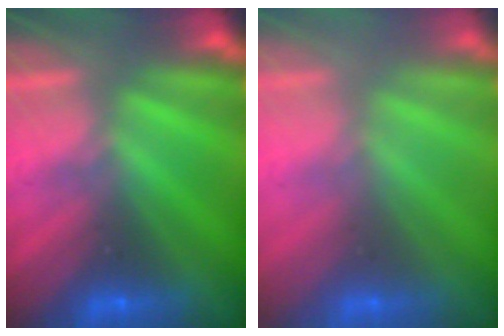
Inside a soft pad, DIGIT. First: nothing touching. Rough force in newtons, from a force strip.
{"total": 2.4}